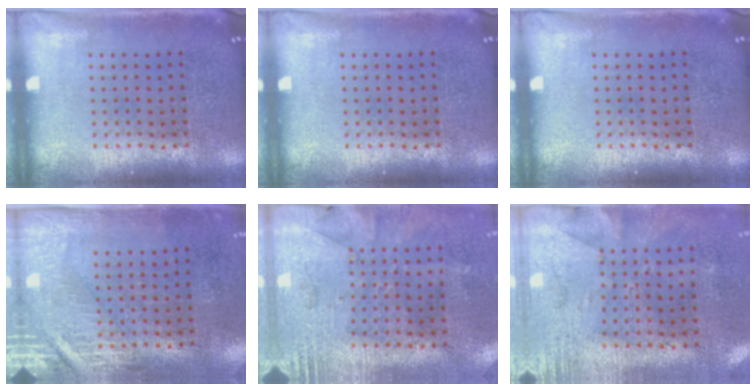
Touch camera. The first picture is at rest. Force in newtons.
{"total": 0.0}
{"total": 0.0}
{"total": 2.9, "press": 2.5, "slide": 1.5}
{"total": 2.8, "press": 2.2, "slide": 1.7}
{"total": 2.8, "press": 2.3, "slide": 1.7}